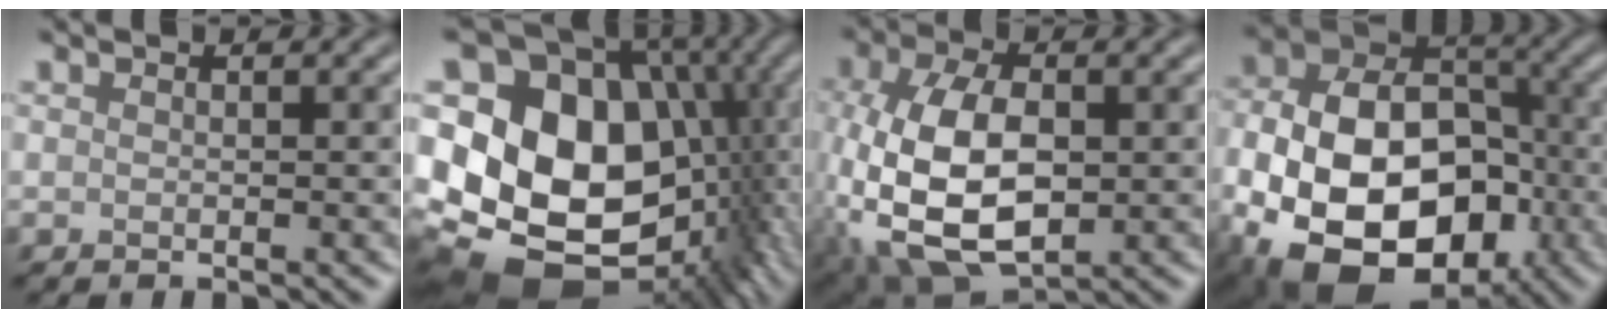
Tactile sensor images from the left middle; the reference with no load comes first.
{"total": 18.9, "force": [-1.1, 14.8, 11.6], "torque": [-0.183, -0.017, 0.016]}
{"total": 11.7, "force": [-2.1, 6.7, 9.3], "torque": [-0.226, -0.017, -0.037]}
{"total": 16.7, "force": [-5.4, 11.6, 10.8], "torque": [-0.176, -0.028, -0.099]}